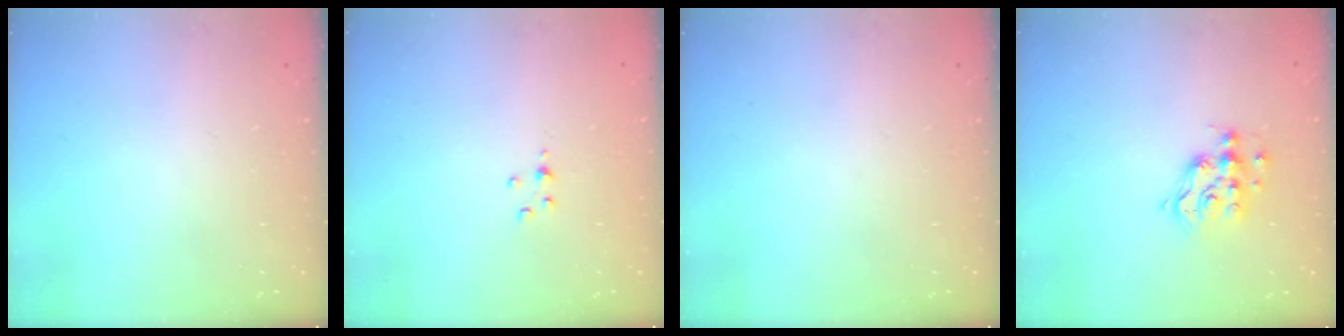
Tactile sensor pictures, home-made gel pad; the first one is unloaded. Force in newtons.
{"total": 2.9, "press": 2.8, "slide": 0.4}
{"total": 0.0}
{"total": 9.9, "press": 9.9, "slide": 0.7}